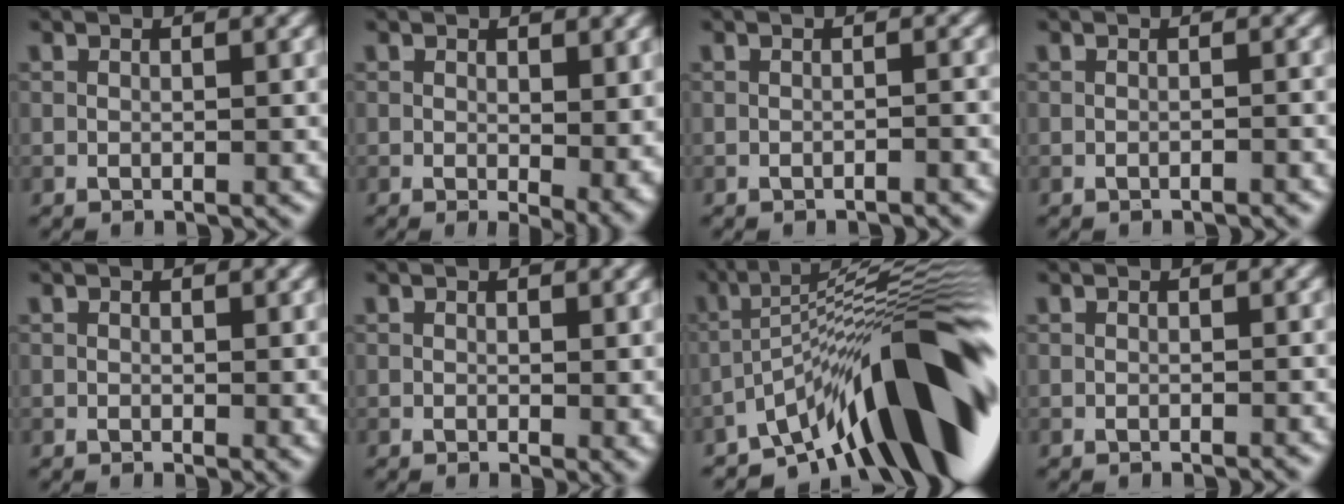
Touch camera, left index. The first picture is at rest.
{"total": 3.9, "force": [0.3, 1.7, 3.5], "torque": [-0.043, -0.012, 0.007]}
{"total": 0.9, "force": [-0.8, 0.0, 0.4], "torque": [-0.003, 0.006, -0.015]}
{"total": 0.6, "force": [-0.5, 0.0, 0.2], "torque": [-0.002, 0.004, -0.010]}
{"total": 0.8, "force": [0.2, 0.3, 0.8], "torque": [-0.007, -0.003, 0.001]}
{"total": 1.2, "force": [0.3, 0.4, 1.2], "torque": [-0.011, -0.004, 0.004]}
{"total": 14.7, "force": [-7.3, 4.0, 12.1], "torque": [-0.164, 0.026, -0.126]}
{"total": 0.0}